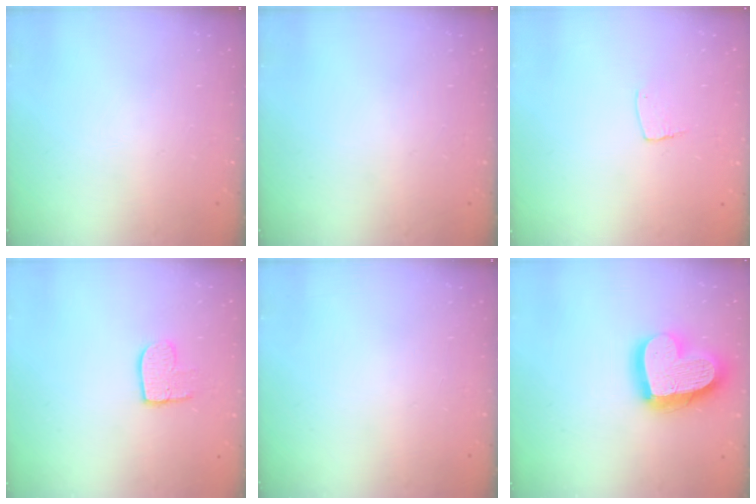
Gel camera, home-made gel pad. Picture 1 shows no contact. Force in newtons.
{"total": 0.0}
{"total": 5.1, "press": 5.1, "slide": 0.4}
{"total": 8.1, "press": 8.0, "slide": 0.6}
{"total": 0.0}
{"total": 20.8, "press": 20.7, "slide": 1.9}